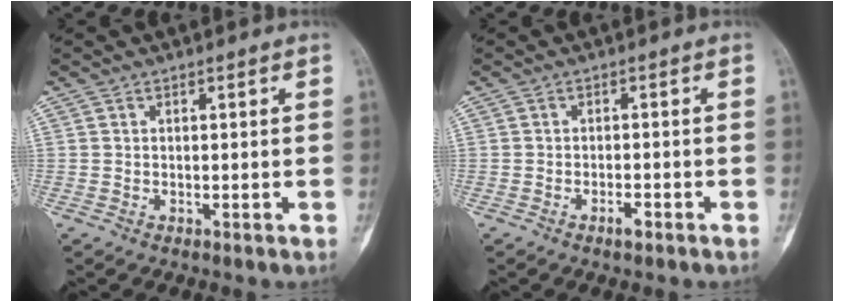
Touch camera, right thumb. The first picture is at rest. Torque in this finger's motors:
{"motor_torque": [0.16, -0.04, 0.11, -0.09, 0.00]}